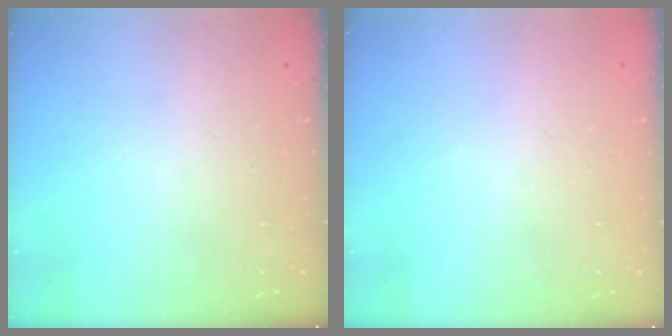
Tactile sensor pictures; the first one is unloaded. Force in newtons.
{"total": 0.8, "press": 0.7, "slide": 0.3}